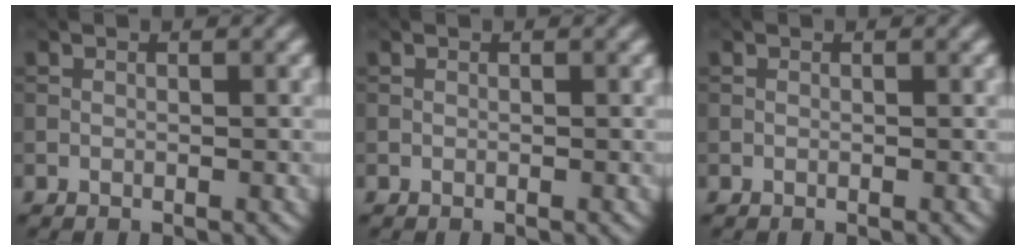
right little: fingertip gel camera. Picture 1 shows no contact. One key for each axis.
{"total": 0.0}
{"total": 0.0}